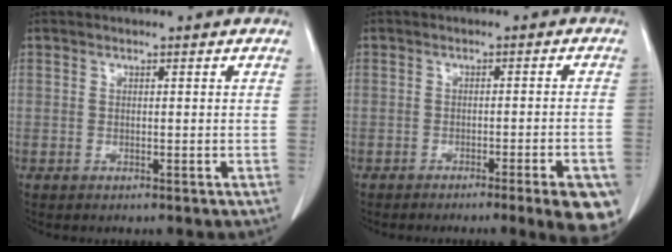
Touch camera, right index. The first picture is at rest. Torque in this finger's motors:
{"motor_torque": [1.40, -0.74, 0.27, 0.06]}